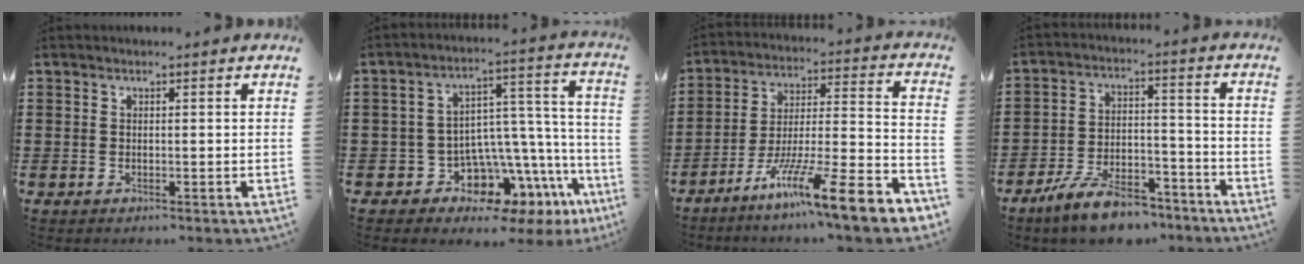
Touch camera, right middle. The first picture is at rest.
{"total": 5.5, "force": [-4.6, 2.9, 0.9], "torque": [-0.034, -0.032, -0.090]}
{"total": 13.0, "force": [-9.5, 0.6, 8.9], "torque": [-0.136, 0.012, -0.173]}
{"total": 9.6, "force": [-8.2, 2.4, 4.2], "torque": [-0.080, 0.028, -0.158]}